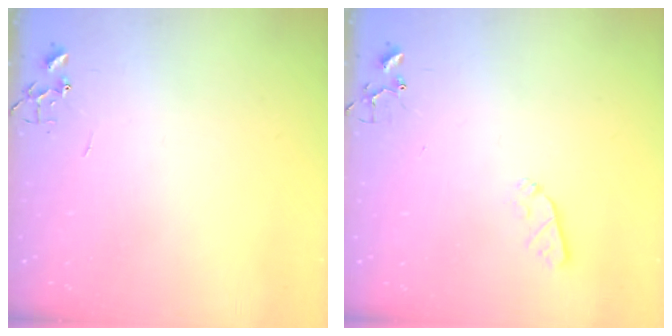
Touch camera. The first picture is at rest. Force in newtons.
{"total": 5.2, "press": 5.2, "slide": 0.8}